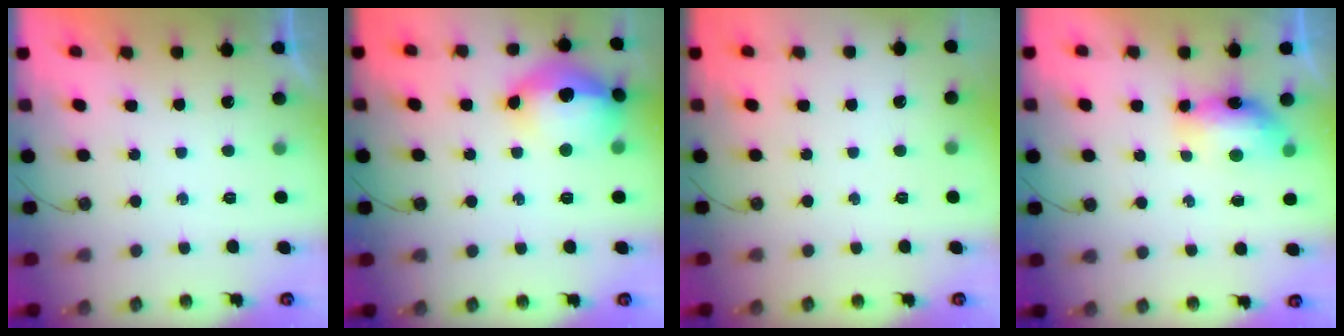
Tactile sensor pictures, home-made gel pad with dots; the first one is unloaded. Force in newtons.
{"total": 17.9, "press": 17.3, "slide": 4.3}
{"total": 0.0}
{"total": 11.3, "press": 8.7, "slide": 7.2}